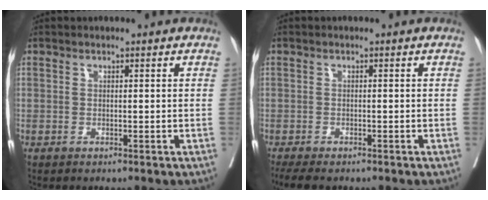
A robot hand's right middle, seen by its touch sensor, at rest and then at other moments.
{"total": 5.0, "force": [-4.1, 1.4, 2.6], "torque": [-0.041, -0.012, -0.064]}